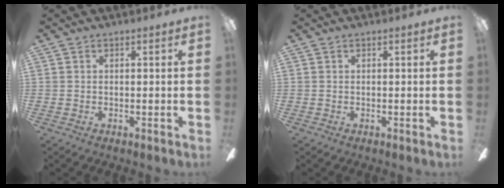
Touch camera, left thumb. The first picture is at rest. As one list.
[{"total": 0.0}]